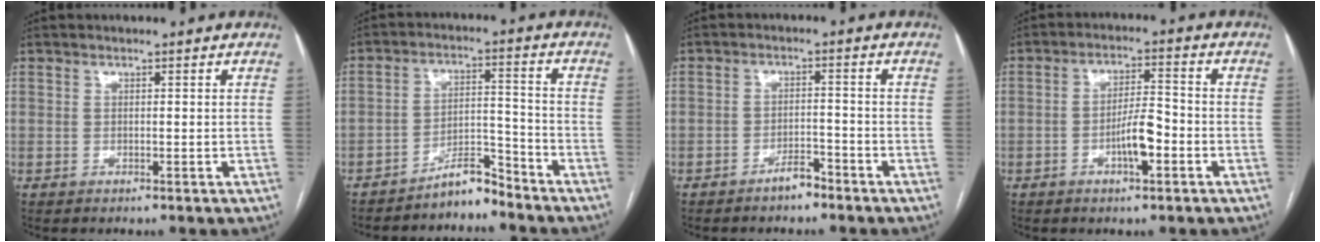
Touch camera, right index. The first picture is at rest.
{"total": 5.3, "force": [-5.0, 1.1, 1.5], "torque": [-0.013, 0.015, -0.088]}
{"total": 3.1, "force": [-2.6, 1.1, 1.4], "torque": [-0.022, 0.004, -0.043]}
{"total": 5.9, "force": [-2.2, 1.4, 5.4], "torque": [-0.099, 0.008, -0.037]}